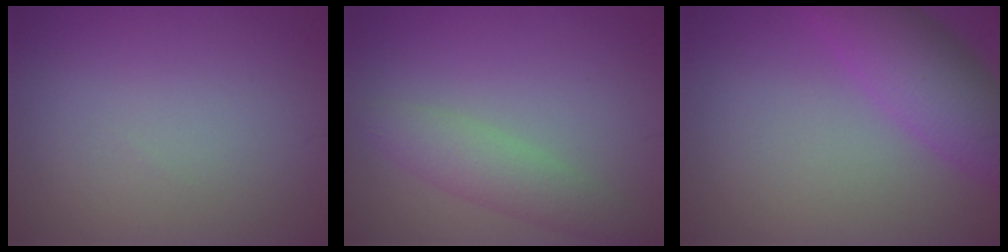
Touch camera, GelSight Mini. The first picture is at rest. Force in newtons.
{"total": 3.1, "press": 3.1, "slide": 0.2}
{"total": 5.9, "press": 5.9, "slide": 0.2}